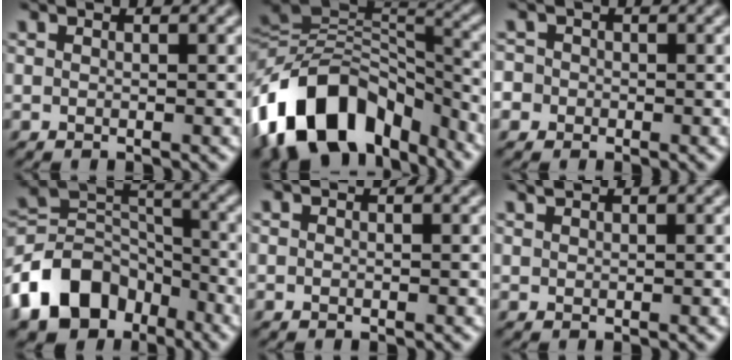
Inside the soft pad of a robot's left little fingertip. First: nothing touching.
{"total": 13.8, "force": [-7.3, 8.7, 8.0], "torque": [-0.150, 0.023, -0.140]}
{"total": 3.9, "force": [-1.2, 3.6, 1.0], "torque": [-0.008, 0.014, -0.051]}
{"total": 10.3, "force": [-5.7, 7.0, 4.9], "torque": [-0.091, 0.008, -0.121]}
{"total": 0.0}
{"total": 0.5, "force": [0.5, 0.0, 0.0], "torque": [-0.006, 0.003, 0.013]}